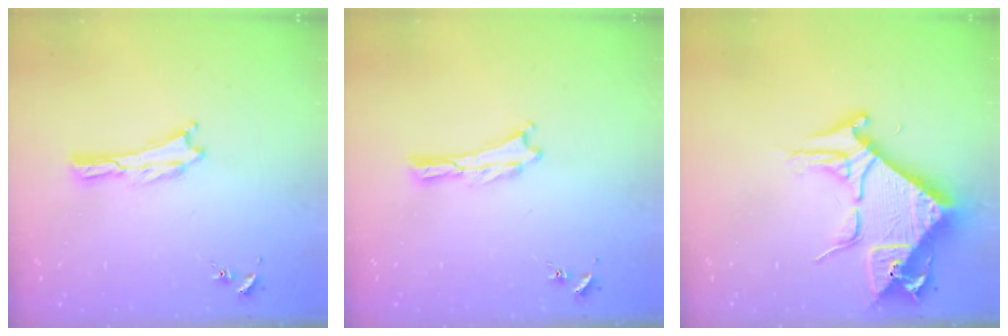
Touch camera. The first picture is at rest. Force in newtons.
{"total": 0.0}
{"total": 9.8, "press": 9.8, "slide": 1.1}